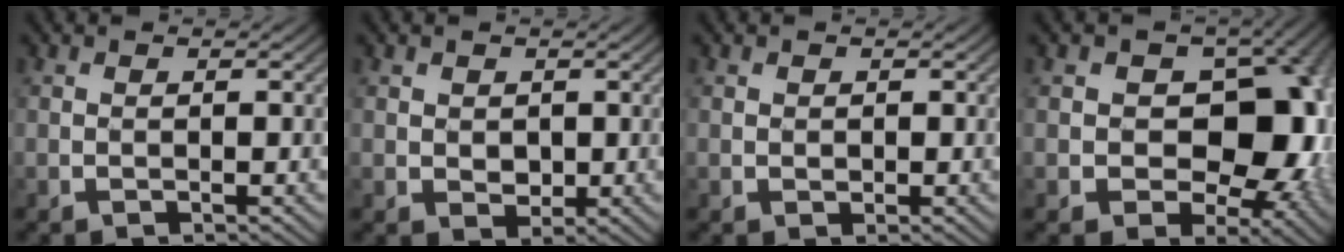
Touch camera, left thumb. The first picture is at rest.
{"total": 2.8, "force": [0.4, 2.4, 1.3], "torque": [-0.047, 0.001, -0.002]}
{"total": 1.1, "force": [0.2, 1.0, 0.3], "torque": [-0.015, 0.001, -0.001]}
{"total": 13.0, "force": [-0.5, 9.1, 9.2], "torque": [-0.113, -0.006, -0.012]}